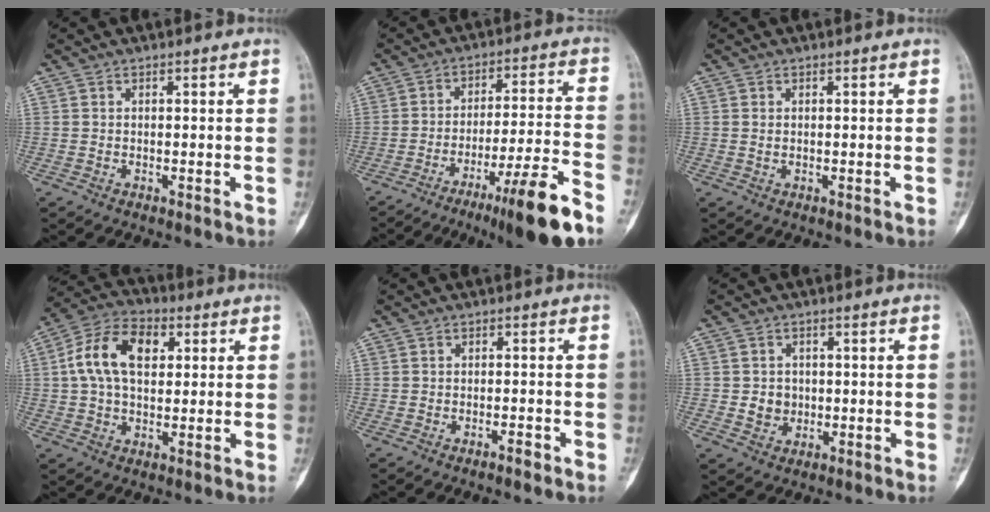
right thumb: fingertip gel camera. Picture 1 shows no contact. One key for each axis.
{"total": 15.5, "fx": -9.7, "fy": 1.0, "fz": 12.1, "tx": -0.198, "ty": 0.047, "tz": -0.149}
{"total": 0.8, "fx": 0.2, "fy": 0.5, "fz": 0.5, "tx": -0.013, "ty": 0.002, "tz": 0.007}
{"total": 12.4, "fx": 2.6, "fy": 7.9, "fz": 9.2, "tx": -0.160, "ty": 0.021, "tz": 0.039}
{"total": 1.4, "fx": -1.1, "fy": 0.3, "fz": 0.9, "tx": -0.018, "ty": 0.008, "tz": -0.017}
{"total": 3.7, "fx": -0.3, "fy": 3.4, "fz": 1.4, "tx": -0.003, "ty": 0.005, "tz": -0.001}